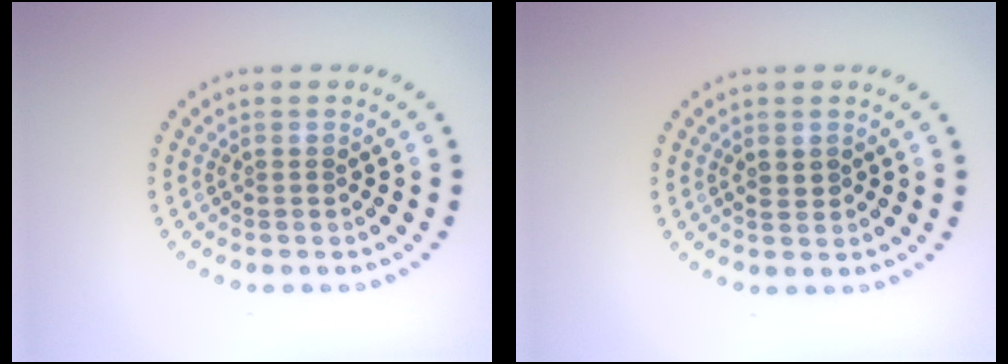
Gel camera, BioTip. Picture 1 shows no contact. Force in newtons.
{"total": 0.7, "press": 0.7, "slide": 0.3}